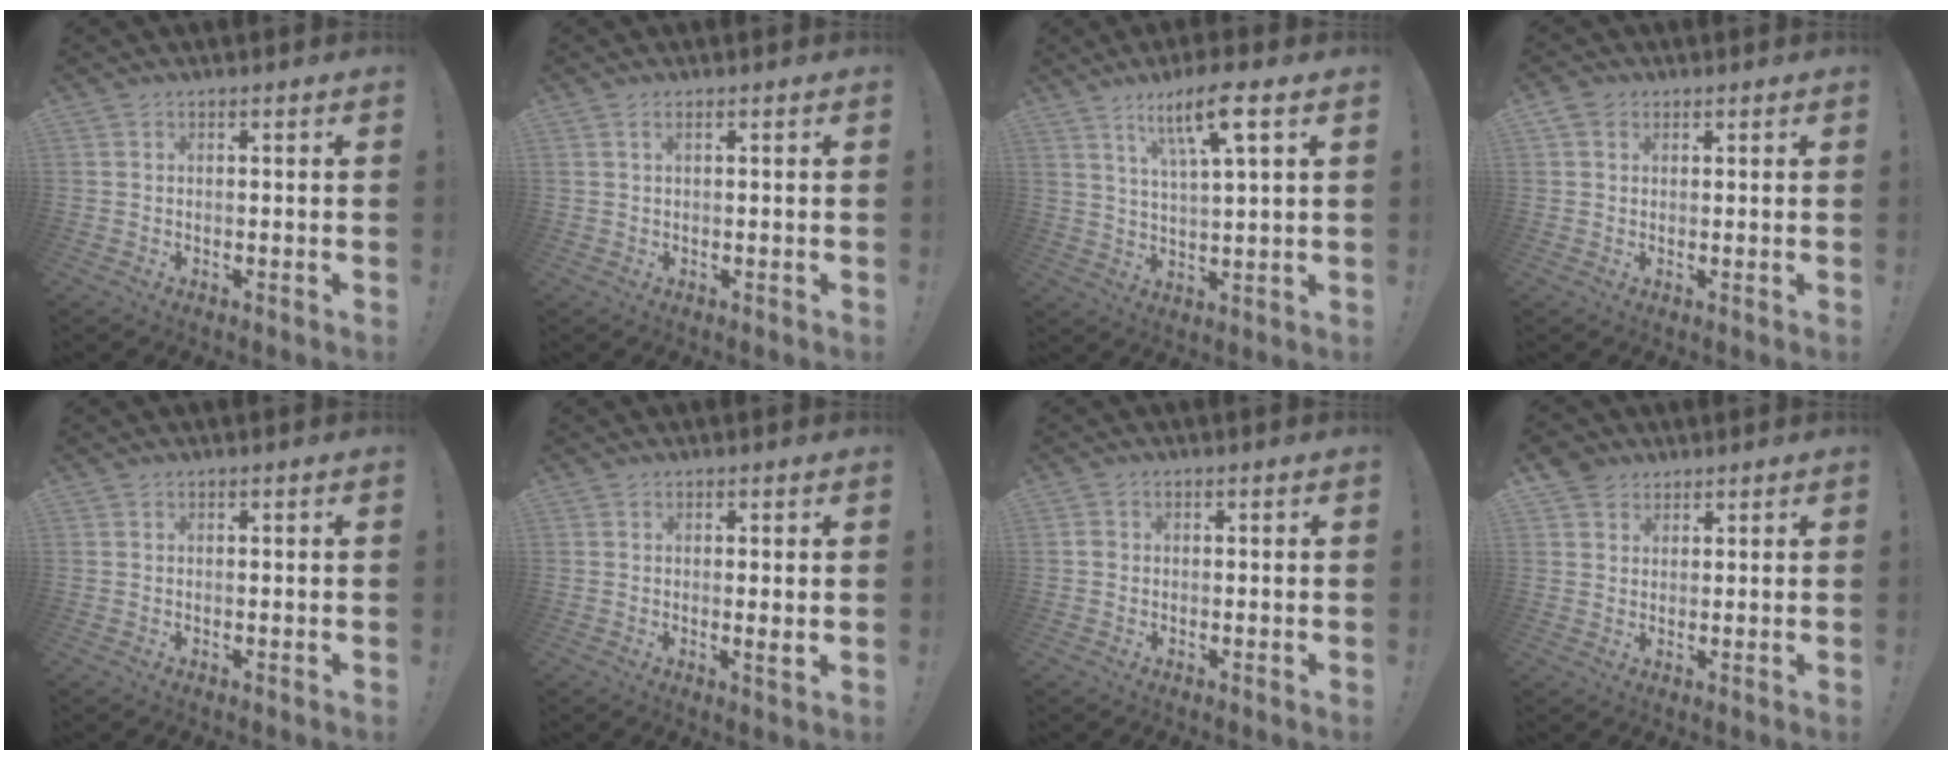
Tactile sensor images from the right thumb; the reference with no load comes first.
{"total": 1.0, "force": [0.4, 0.2, 0.9], "torque": [-0.021, 0.002, 0.007]}
{"total": 10.9, "force": [6.2, 1.9, 8.8], "torque": [-0.151, -0.021, 0.100]}
{"total": 3.2, "force": [1.5, 2.6, 1.1], "torque": [-0.010, -0.003, 0.028]}
{"total": 0.0}
{"total": 2.3, "force": [0.5, -0.1, 2.2], "torque": [-0.029, -0.009, 0.006]}
{"total": 1.5, "force": [-0.1, 1.4, 0.7], "torque": [-0.017, 0.007, -0.001]}
{"total": 4.2, "force": [2.7, 3.2, 0.5], "torque": [-0.010, -0.012, 0.053]}